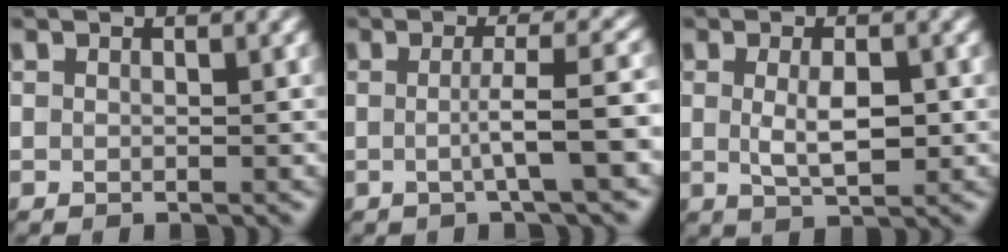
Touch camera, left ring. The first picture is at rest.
{"total": 4.4, "force": [-0.5, 0.6, 4.3], "torque": [-0.063, 0.002, -0.014]}
{"total": 3.4, "force": [0.1, 1.3, 3.2], "torque": [-0.063, -0.005, 0.003]}